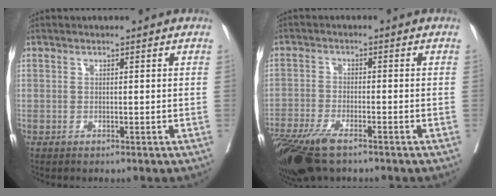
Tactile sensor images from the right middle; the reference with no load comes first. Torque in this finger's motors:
{"motor_torque": [1.10, -1.04, 0.31, 0.11]}